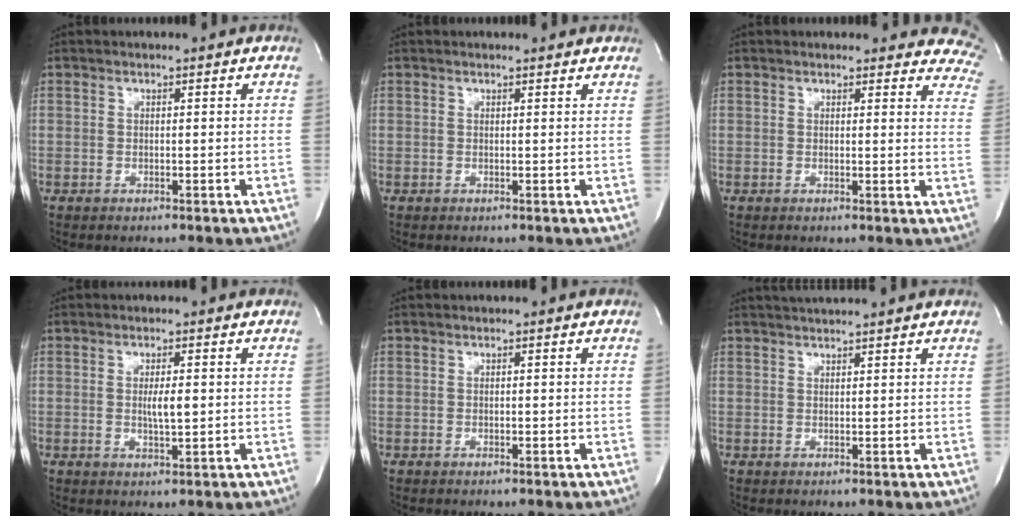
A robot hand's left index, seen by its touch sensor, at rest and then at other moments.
{"total": 2.8, "force": [2.6, 0.6, 0.5], "torque": [-0.014, 0.007, 0.021]}
{"total": 11.6, "force": [10.5, 4.2, 2.4], "torque": [0.017, -0.035, 0.075]}
{"total": 2.9, "force": [0.2, 0.5, 2.8], "torque": [-0.051, -0.003, 0.005]}
{"total": 0.0}
{"total": 5.1, "force": [4.7, -0.6, 1.7], "torque": [-0.023, 0.027, 0.063]}